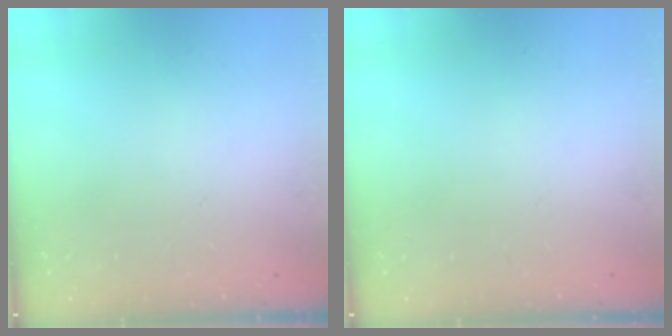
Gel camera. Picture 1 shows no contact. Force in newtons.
{"total": 0.0}